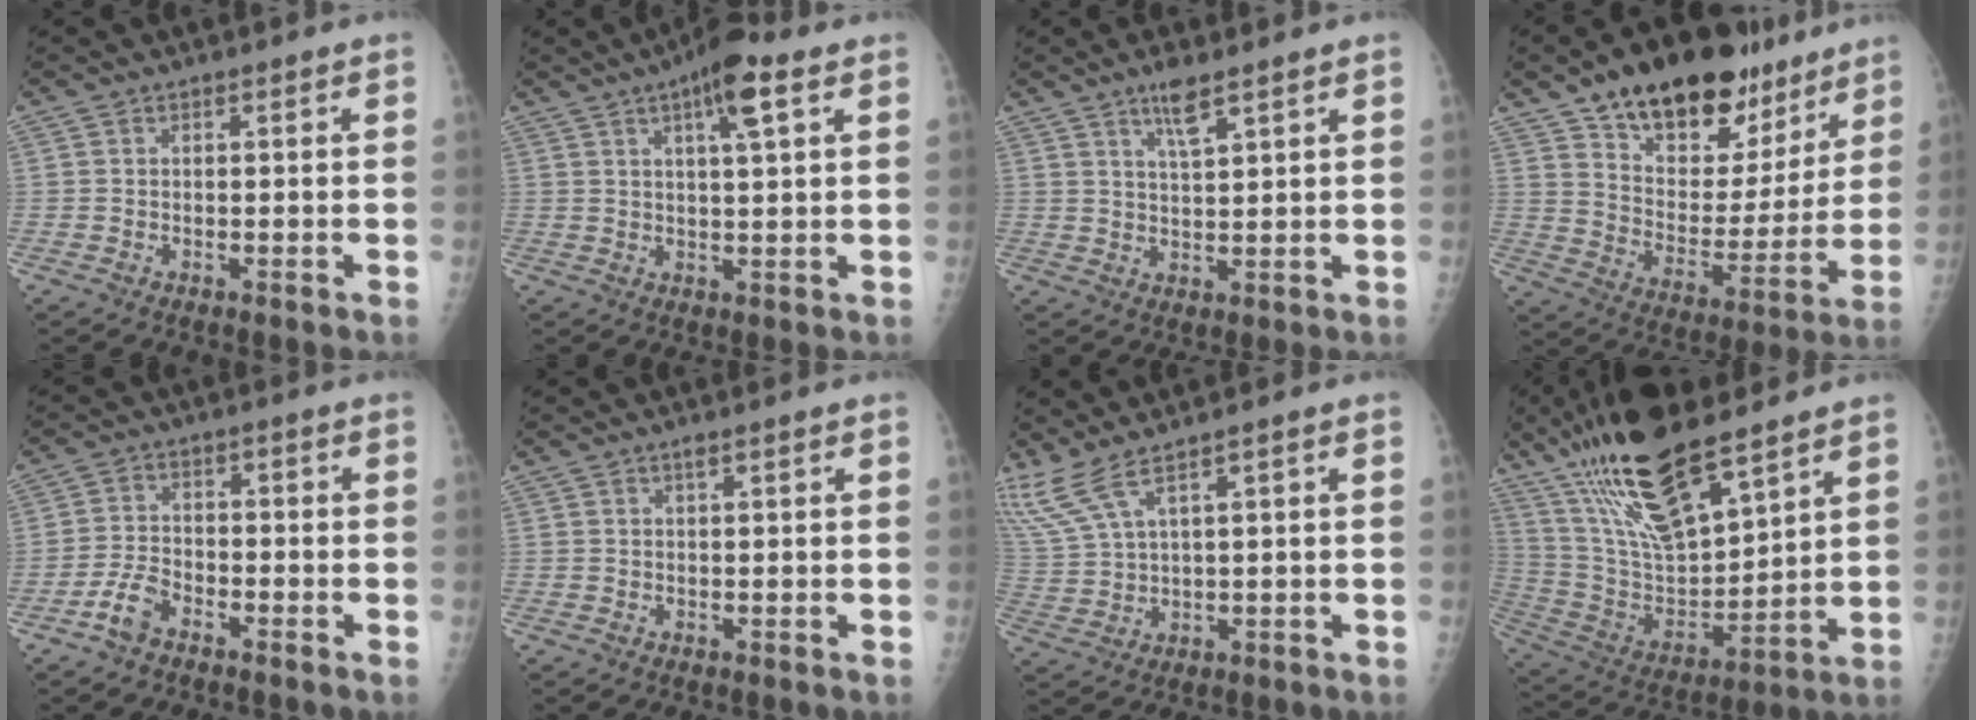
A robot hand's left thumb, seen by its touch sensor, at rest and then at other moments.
{"total": 8.2, "force": [3.9, 1.8, 7.0], "torque": [-0.109, -0.002, 0.058]}
{"total": 4.7, "force": [3.1, 1.0, 3.4], "torque": [-0.062, -0.017, 0.058]}
{"total": 24.8, "force": [16.3, 12.7, 13.6], "torque": [-0.167, -0.055, 0.260]}
{"total": 4.8, "force": [-3.3, 2.4, 2.5], "torque": [-0.048, 0.020, -0.066]}
{"total": 0.7, "force": [0.4, 0.2, 0.5], "torque": [-0.008, 0.001, 0.005]}
{"total": 7.5, "force": [5.4, 1.4, 5.0], "torque": [-0.142, -0.008, 0.130]}
{"total": 22.9, "force": [15.5, 7.2, 15.2], "torque": [-0.263, -0.058, 0.291]}